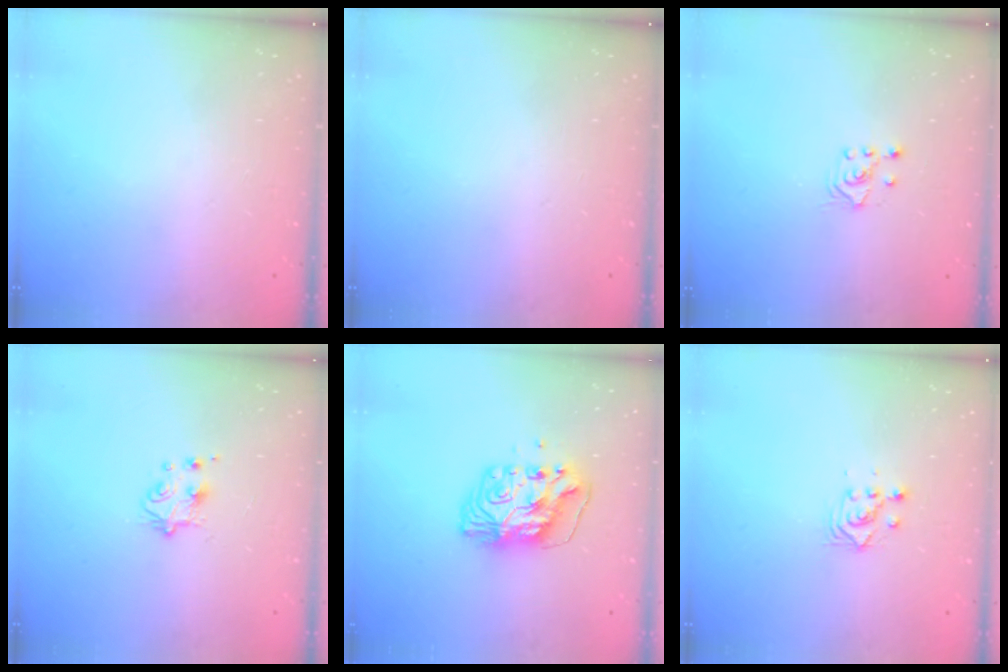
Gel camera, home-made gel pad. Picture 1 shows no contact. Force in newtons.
{"total": 0.0}
{"total": 2.6, "press": 2.4, "slide": 0.8}
{"total": 5.3, "press": 5.2, "slide": 0.6}
{"total": 11.3, "press": 11.3, "slide": 1.1}
{"total": 2.8, "press": 2.8, "slide": 0.1}